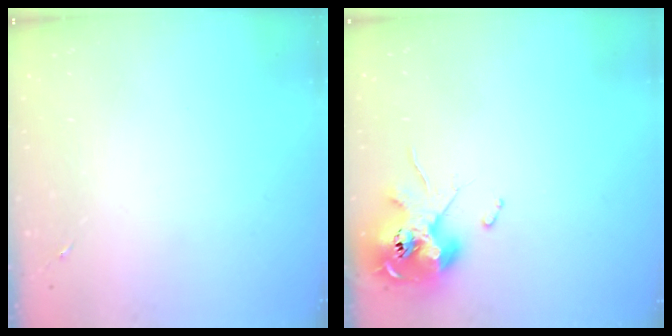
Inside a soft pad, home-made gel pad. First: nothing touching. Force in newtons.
{"total": 11.4, "press": 11.2, "slide": 1.6}